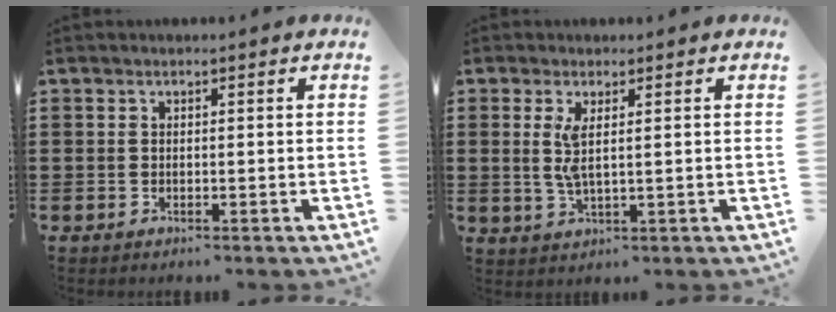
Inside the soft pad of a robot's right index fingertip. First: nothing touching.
{"total": 3.5, "force": [0.8, 0.8, 3.4], "torque": [-0.076, -0.004, 0.010]}